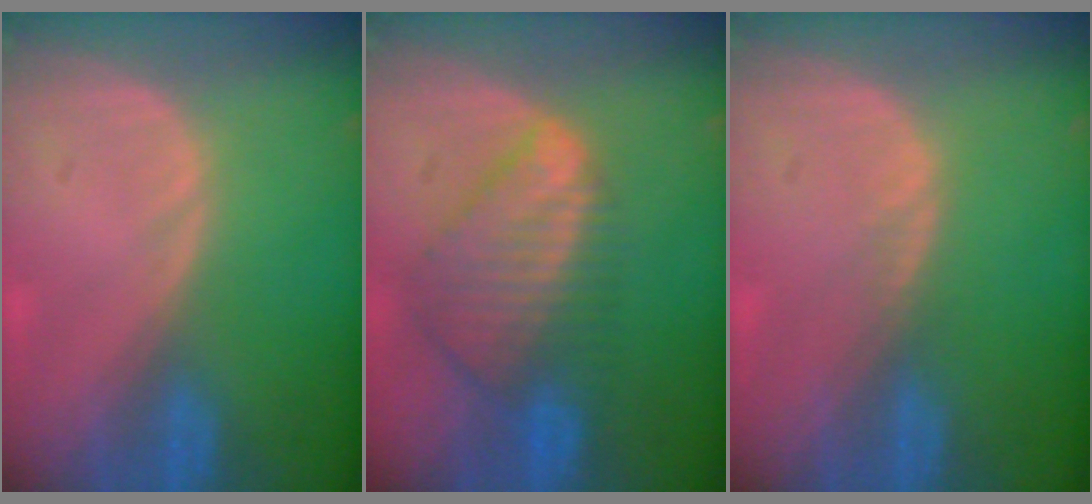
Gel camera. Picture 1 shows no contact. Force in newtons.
{"total": 8.9, "press": 7.7, "slide": 4.6}
{"total": 0.5, "press": 0.5, "slide": 0.1}